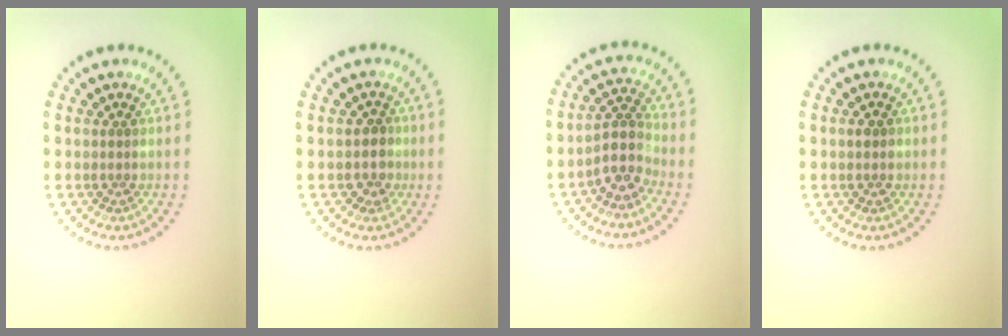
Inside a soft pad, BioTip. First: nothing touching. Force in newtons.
{"total": 1.8, "press": 1.6, "slide": 0.9}
{"total": 3.1, "press": 2.5, "slide": 1.9}
{"total": 1.4, "press": 1.4, "slide": 0.2}